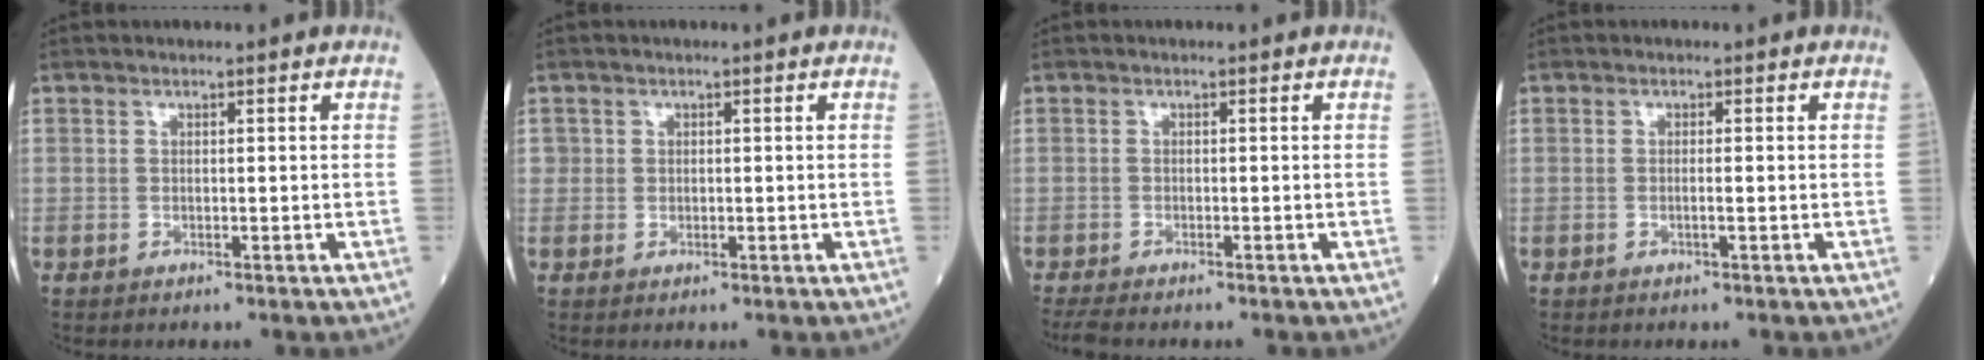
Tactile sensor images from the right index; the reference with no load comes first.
{"total": 1.1, "force": [0.1, 1.0, 0.1], "torque": [0.003, 0.003, 0.003]}
{"total": 4.3, "force": [-3.8, 0.4, 2.0], "torque": [-0.032, -0.008, -0.059]}
{"total": 0.7, "force": [-0.2, -0.1, 0.7], "torque": [-0.018, 0.000, 0.000]}